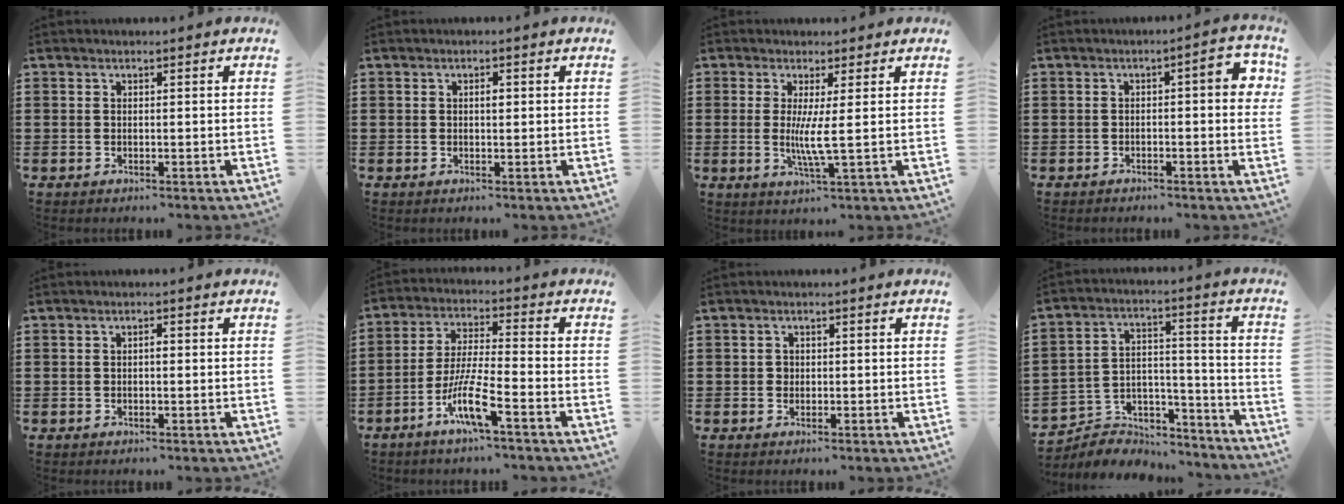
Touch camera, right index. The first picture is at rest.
{"total": 1.2, "force": [0.2, 0.5, 1.1], "torque": [-0.023, 0.001, 0.002]}
{"total": 4.8, "force": [0.2, -0.2, 4.8], "torque": [-0.091, -0.011, 0.002]}
{"total": 4.2, "force": [-0.3, 0.9, 4.1], "torque": [-0.049, -0.003, -0.013]}
{"total": 0.9, "force": [-0.2, 0.3, 0.8], "torque": [-0.016, -0.002, -0.003]}
{"total": 8.6, "force": [-5.0, 1.0, 6.9], "torque": [-0.154, -0.012, -0.099]}
{"total": 0.8, "force": [0.1, 0.8, 0.3], "torque": [-0.008, 0.003, 0.001]}
{"total": 4.8, "force": [-4.0, 2.6, 0.3], "torque": [-0.010, 0.014, -0.082]}